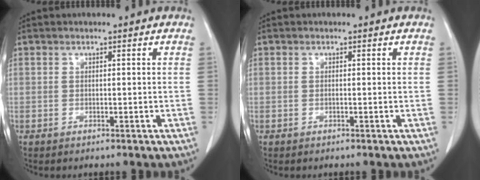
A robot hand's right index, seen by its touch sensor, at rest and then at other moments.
{"total": 0.0}